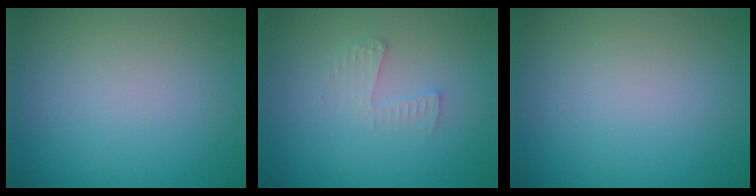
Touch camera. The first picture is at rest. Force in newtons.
{"total": 1.4, "press": 1.4, "slide": 0.1}
{"total": 0.0}